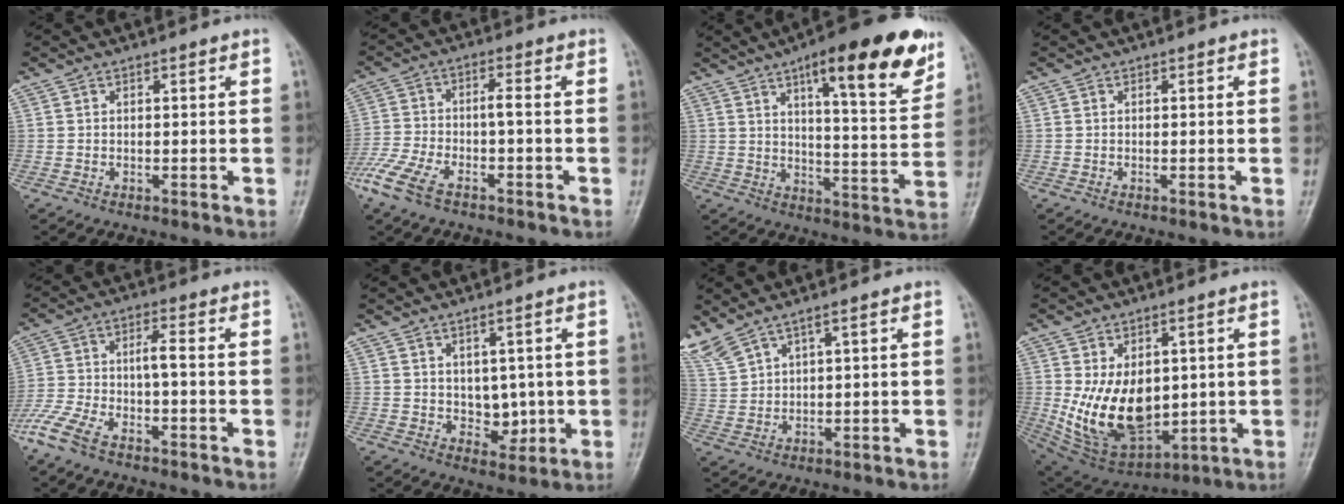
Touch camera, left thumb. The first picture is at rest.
{"total": 9.9, "force": [-5.3, 2.9, 7.8], "torque": [-0.184, 0.021, -0.101]}
{"total": 19.5, "force": [11.2, 5.0, 15.2], "torque": [-0.176, -0.047, 0.159]}
{"total": 0.0}
{"total": 9.3, "force": [-5.1, 2.3, 7.4], "torque": [-0.170, 0.025, -0.101]}
{"total": 5.4, "force": [0.4, 3.6, 4.0], "torque": [-0.027, -0.011, 0.017]}
{"total": 6.4, "force": [5.1, 1.2, 3.7], "torque": [-0.099, -0.011, 0.120]}
{"total": 16.2, "force": [0.5, 10.1, 12.7], "torque": [-0.192, -0.021, 0.041]}